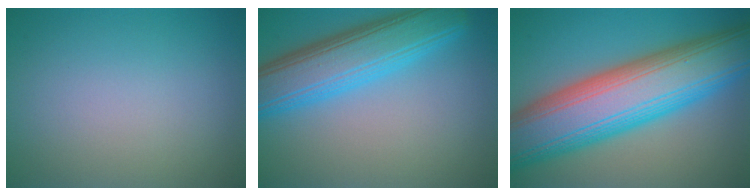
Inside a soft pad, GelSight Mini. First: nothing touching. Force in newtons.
{"total": 8.1, "press": 8.1, "slide": 0.2}
{"total": 14.7, "press": 14.7, "slide": 0.5}